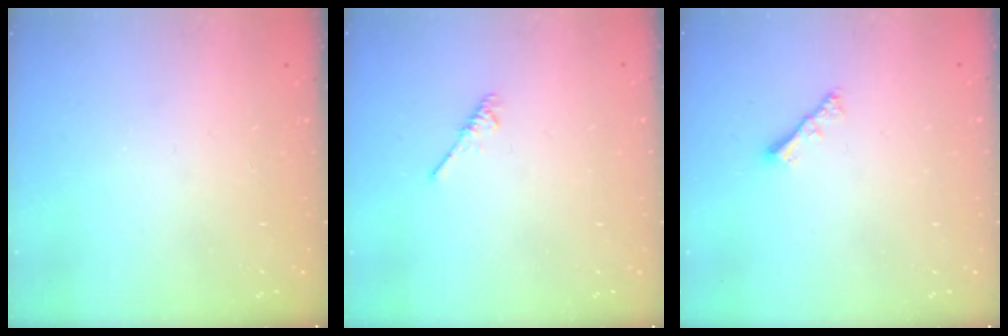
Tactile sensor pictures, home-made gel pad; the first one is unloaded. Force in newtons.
{"total": 1.9, "press": 1.9, "slide": 0.4}
{"total": 2.6, "press": 2.5, "slide": 0.5}